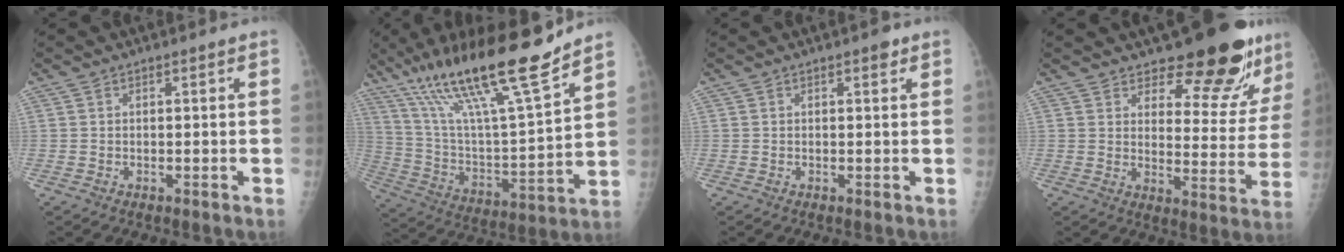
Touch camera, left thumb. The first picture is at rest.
{"total": 23.2, "force": [16.4, 2.9, 16.2], "torque": [-0.268, -0.066, 0.293]}
{"total": 1.3, "force": [0.7, 0.5, 0.9], "torque": [-0.007, -0.001, 0.007]}
{"total": 16.3, "force": [13.3, 5.4, 7.8], "torque": [-0.054, -0.112, 0.166]}